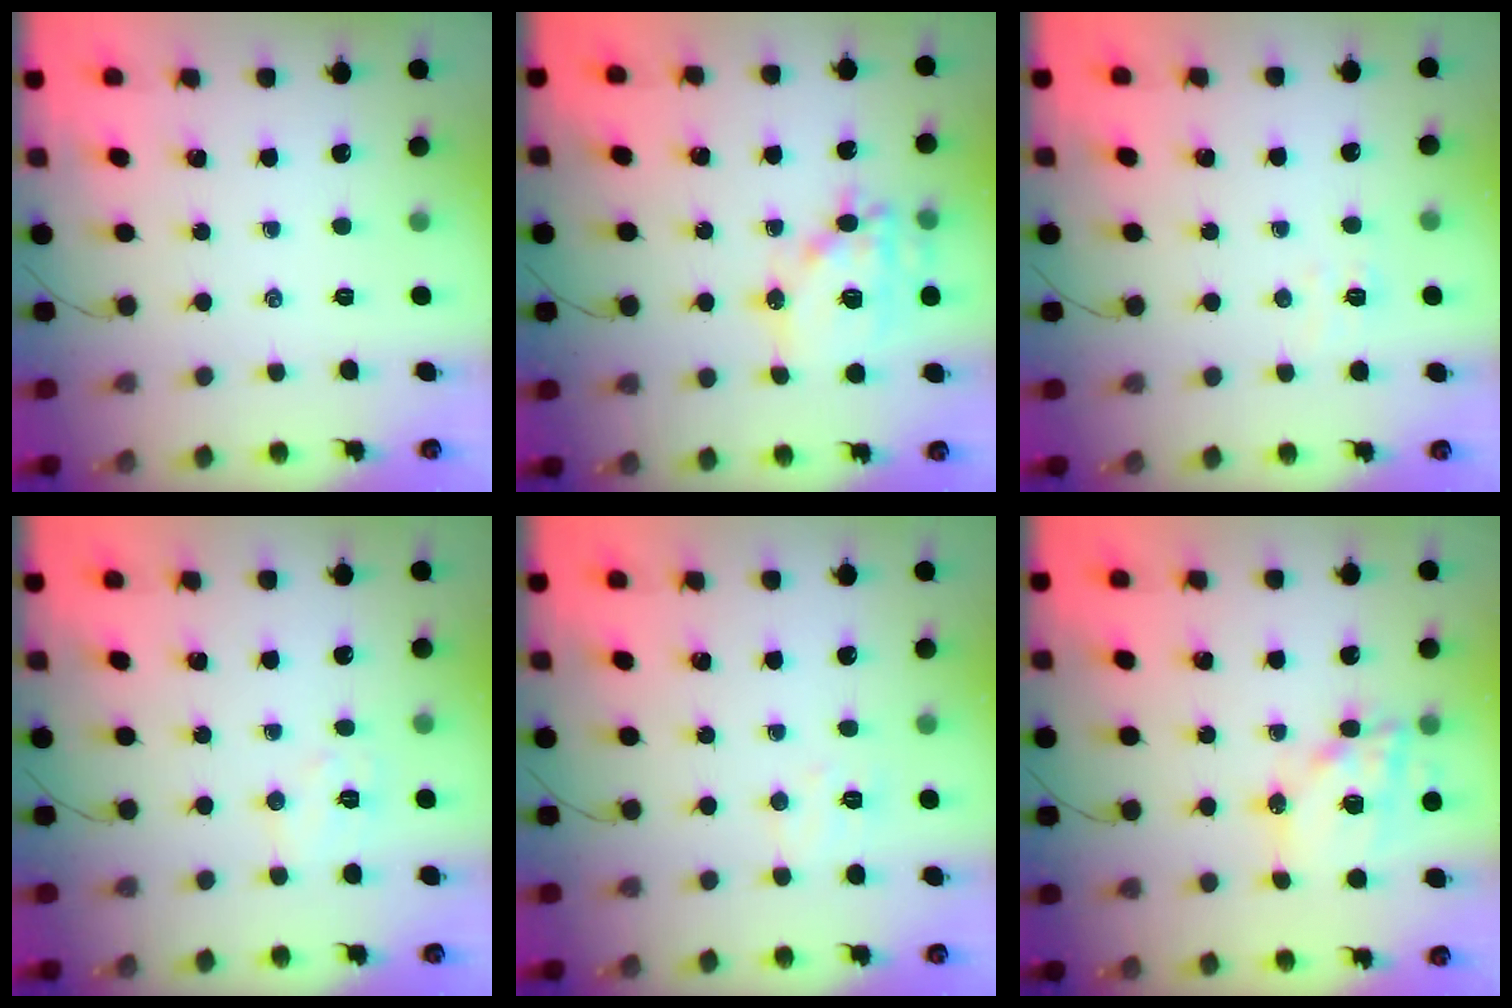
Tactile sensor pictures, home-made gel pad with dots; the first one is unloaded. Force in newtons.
{"total": 15.5, "press": 15.3, "slide": 2.4}
{"total": 3.7, "press": 3.7, "slide": 0.8}
{"total": 5.6, "press": 5.5, "slide": 1.1}
{"total": 4.3, "press": 4.2, "slide": 0.9}
{"total": 16.1, "press": 15.6, "slide": 3.6}